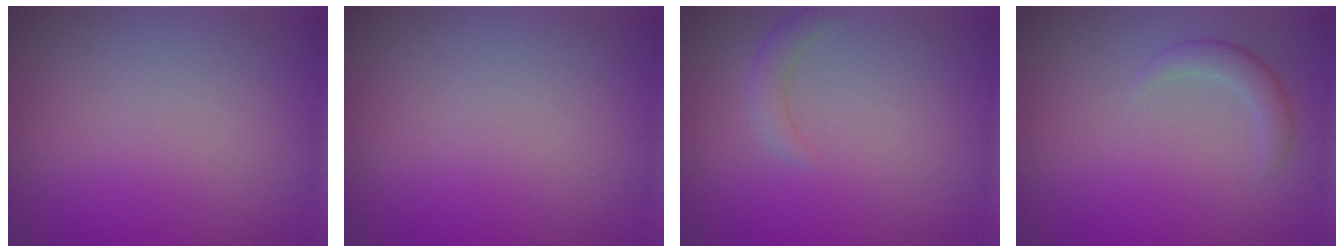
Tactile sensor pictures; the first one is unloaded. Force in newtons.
{"total": 0.0}
{"total": 1.5, "press": 1.5, "slide": 0.2}
{"total": 1.8, "press": 1.8, "slide": 0.3}